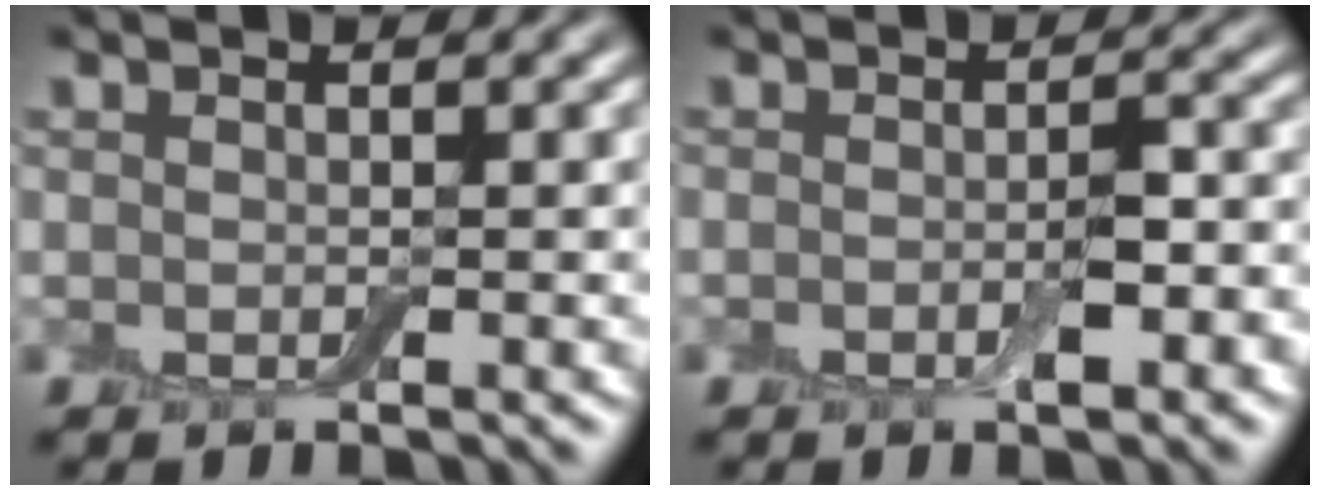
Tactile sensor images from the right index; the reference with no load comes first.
{"total": 2.6, "force": [-0.9, 0.8, 2.3], "torque": [-0.042, 0.000, -0.018]}